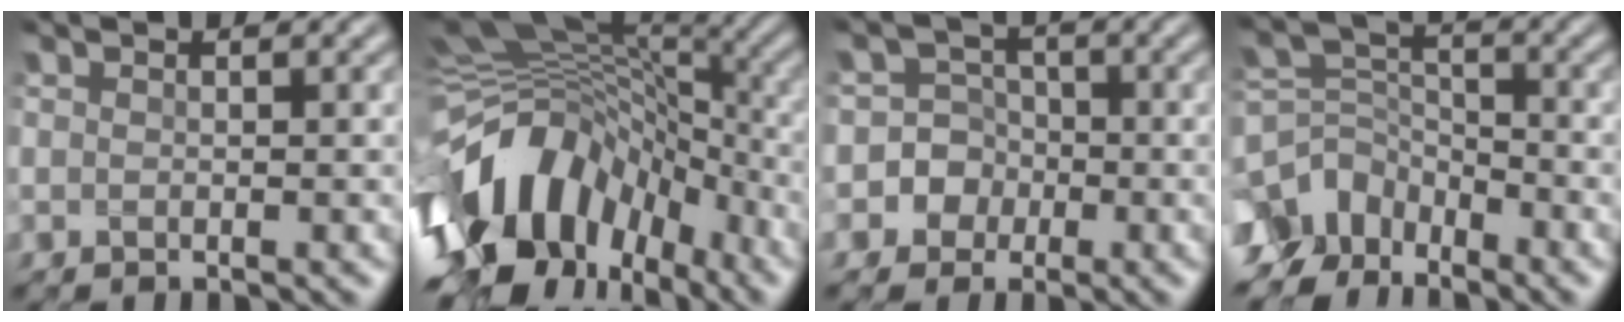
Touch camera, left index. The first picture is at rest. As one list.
[{"total": 14.8, "force": [-5.9, 9.2, 10.0], "torque": [-0.213, 0.005, -0.104]}, {"total": 6.4, "force": [-1.9, 6.1, 0.6], "torque": [-0.013, 0.019, -0.058]}, {"total": 10.3, "force": [-6.5, 6.7, 4.4], "torque": [-0.094, -0.021, -0.107]}]